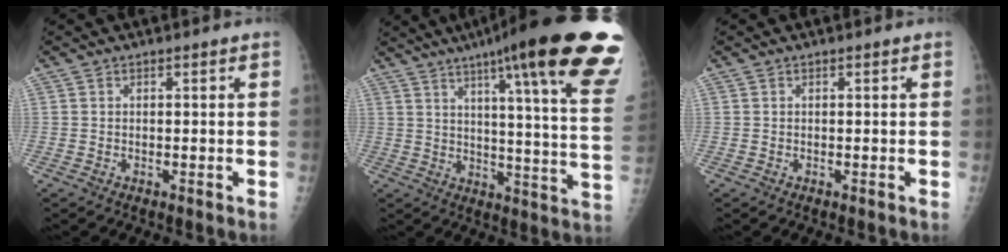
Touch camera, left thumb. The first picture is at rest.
{"total": 29.6, "force": [18.0, 3.6, 23.2], "torque": [-0.259, -0.063, 0.235]}
{"total": 0.0}